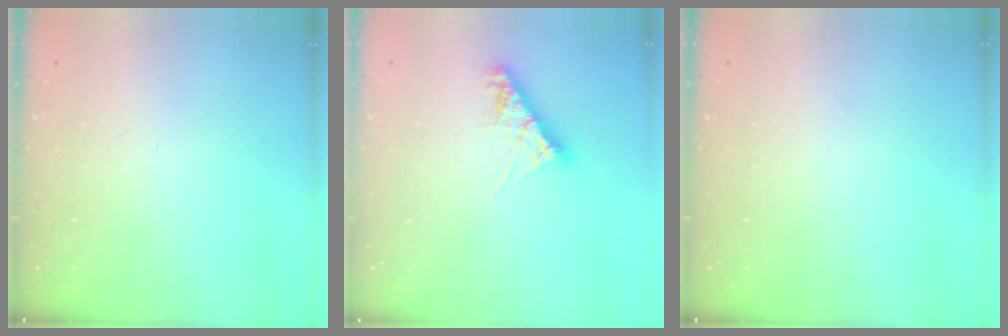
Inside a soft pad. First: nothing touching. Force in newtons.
{"total": 9.3, "press": 9.3, "slide": 0.9}
{"total": 0.0}